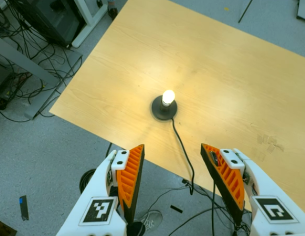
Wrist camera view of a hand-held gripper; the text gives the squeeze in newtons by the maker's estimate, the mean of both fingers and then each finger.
{"total": 0.0}